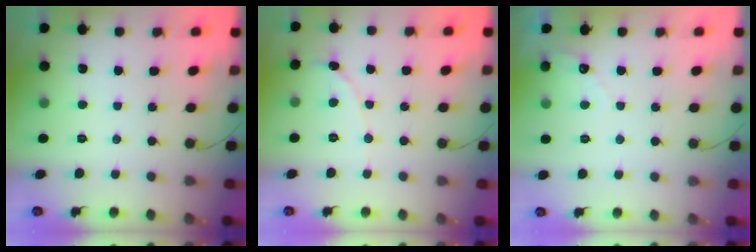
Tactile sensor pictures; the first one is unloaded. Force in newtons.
{"total": 1.1, "press": 1.1, "slide": 0.1}
{"total": 2.5, "press": 2.5, "slide": 0.1}